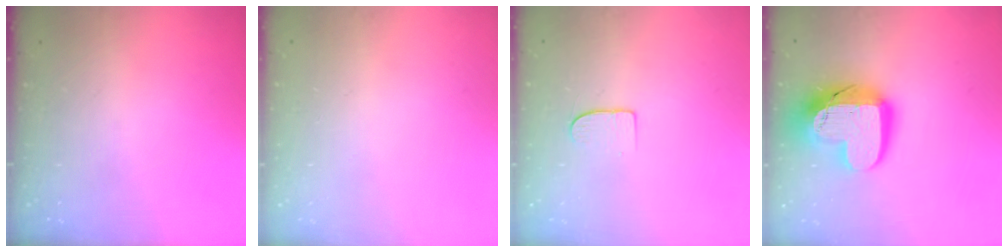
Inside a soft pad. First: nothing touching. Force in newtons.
{"total": 0.0}
{"total": 5.4, "press": 5.4, "slide": 0.4}
{"total": 18.3, "press": 18.3, "slide": 1.2}